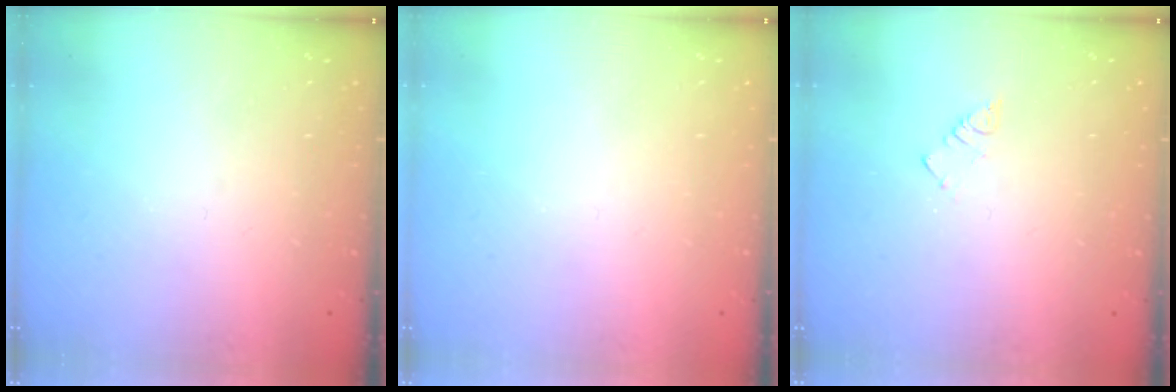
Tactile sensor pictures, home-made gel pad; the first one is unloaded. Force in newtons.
{"total": 0.0}
{"total": 2.3, "press": 2.3, "slide": 0.4}